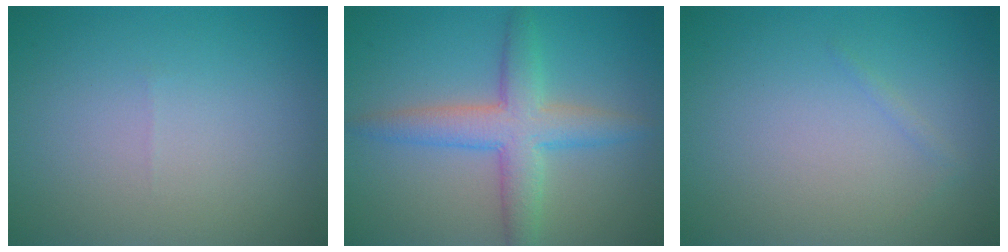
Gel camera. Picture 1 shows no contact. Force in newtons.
{"total": 5.0, "press": 5.0, "slide": 0.1}
{"total": 0.5, "press": 0.5, "slide": 0.0}